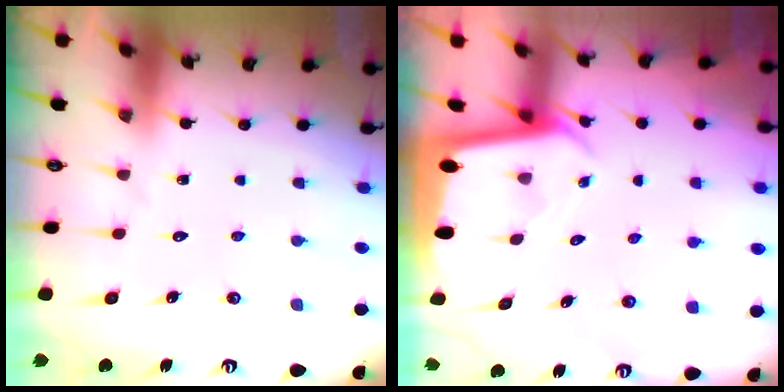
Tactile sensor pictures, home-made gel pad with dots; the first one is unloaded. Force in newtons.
{"total": 2.2, "press": 2.2, "slide": 0.1}